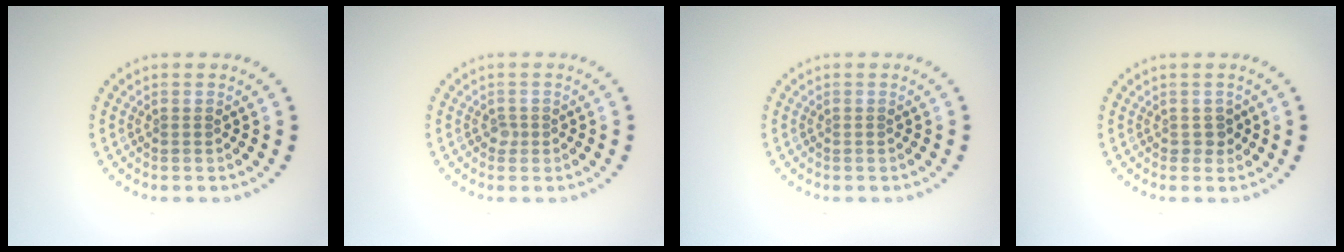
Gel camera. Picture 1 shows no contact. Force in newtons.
{"total": 0.8, "press": 0.5, "slide": 0.6}
{"total": 0.0}
{"total": 1.2, "press": 1.0, "slide": 0.5}